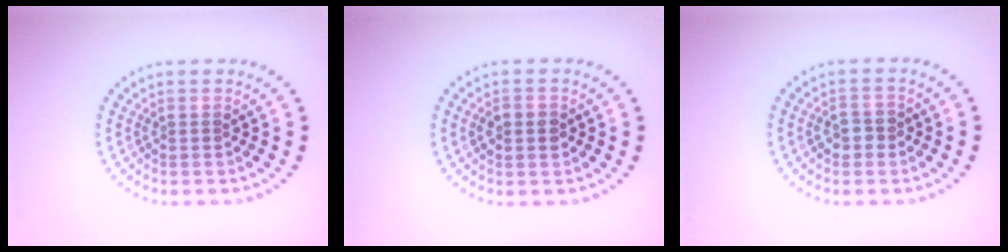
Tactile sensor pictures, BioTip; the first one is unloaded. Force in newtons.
{"total": 1.8, "press": 1.8, "slide": 0.1}
{"total": 1.6, "press": 1.6, "slide": 0.2}